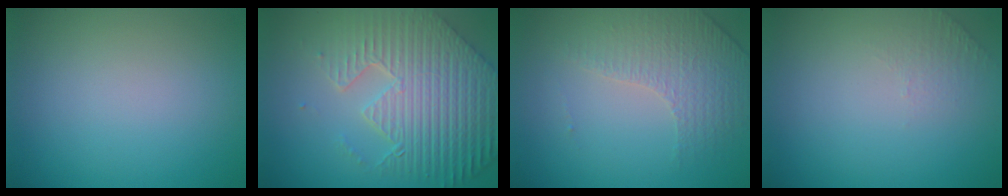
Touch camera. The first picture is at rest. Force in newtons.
{"total": 9.4, "press": 6.5, "slide": 6.8}
{"total": 4.4, "press": 2.8, "slide": 3.4}
{"total": 1.0, "press": 0.5, "slide": 0.9}